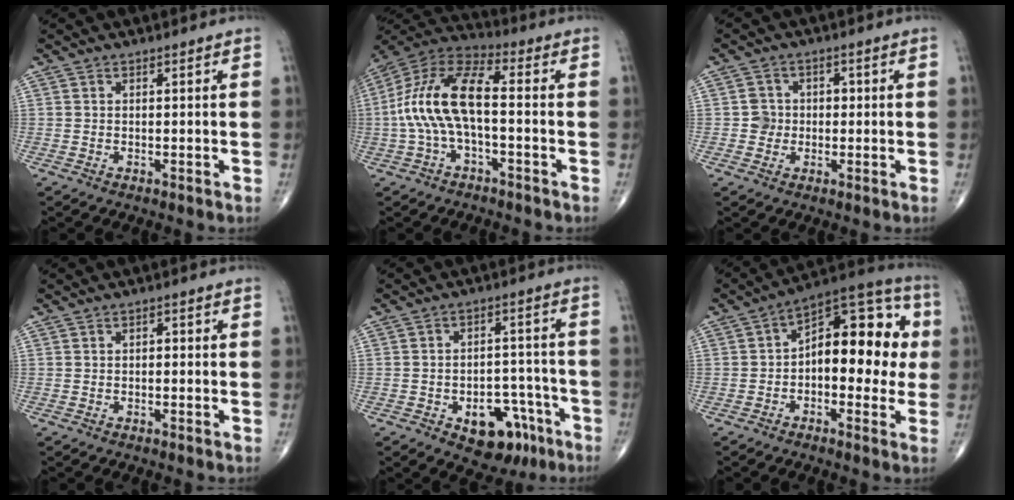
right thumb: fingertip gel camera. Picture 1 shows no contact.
{"total": 14.4, "force": [-1.3, 6.1, 13.0], "torque": [-0.272, 0.046, -0.033]}
{"total": 3.6, "force": [-0.4, 3.5, 0.8], "torque": [0.014, 0.011, -0.009]}
{"total": 1.0, "force": [0.0, 0.6, 0.8], "torque": [-0.004, 0.003, -0.006]}
{"total": 9.6, "force": [-5.0, 5.9, 5.7], "torque": [-0.044, 0.041, -0.061]}
{"total": 16.6, "force": [0.3, 9.1, 13.9], "torque": [-0.151, 0.042, -0.008]}